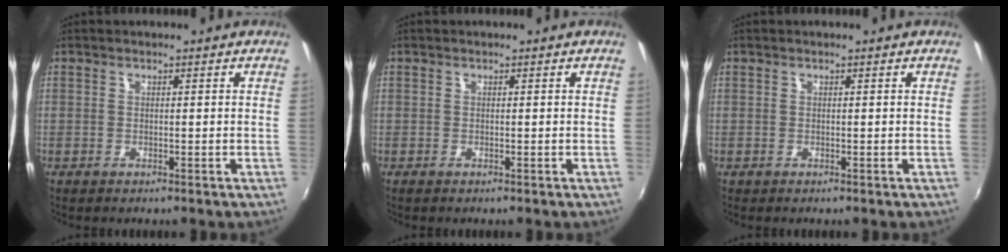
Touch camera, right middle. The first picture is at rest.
{"total": 0.0}
{"total": 0.0}